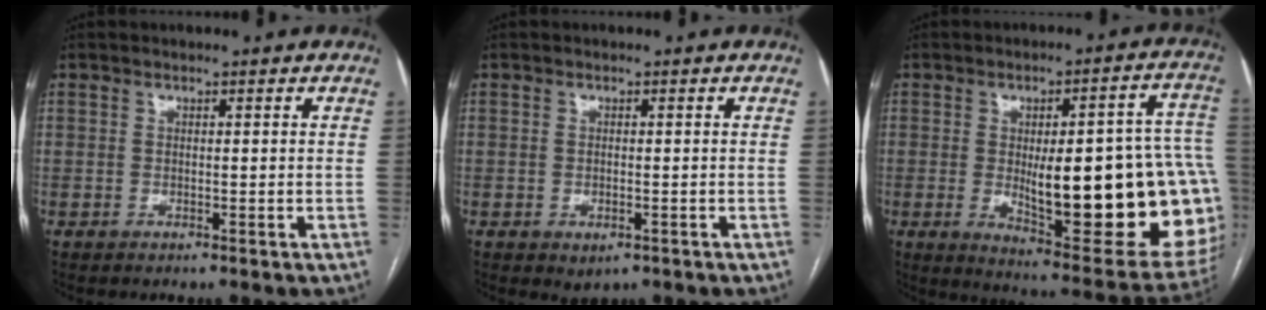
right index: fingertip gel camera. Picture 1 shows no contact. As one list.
[{"total": 2.4, "force": [-1.0, 1.3, 1.8], "torque": [-0.027, -0.004, -0.004]}, {"total": 27.5, "force": [-2.5, 6.5, 26.5], "torque": [-0.257, 0.012, -0.012]}]